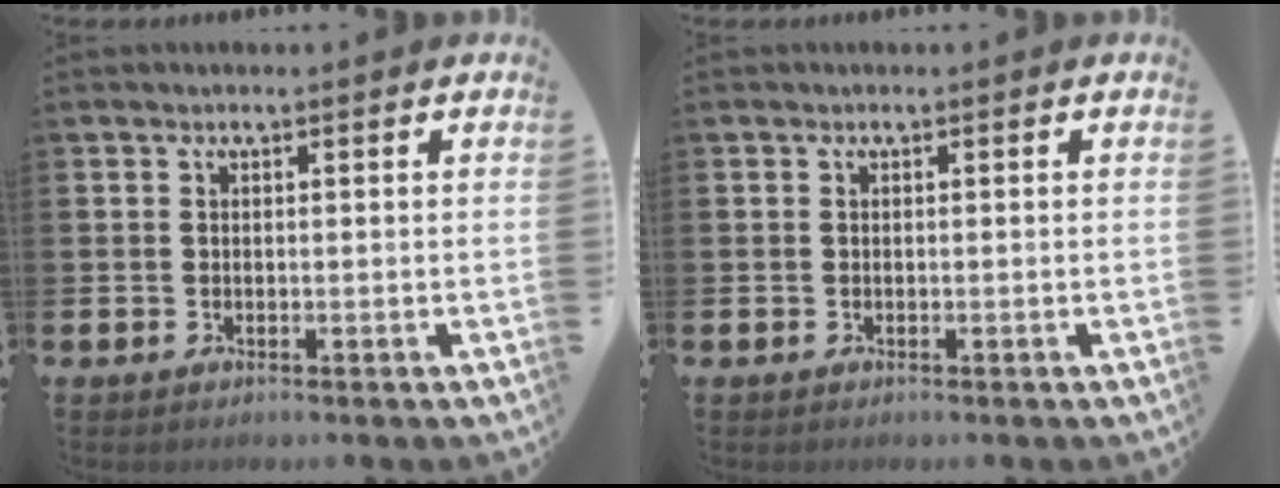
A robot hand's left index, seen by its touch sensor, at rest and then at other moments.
{"total": 0.0}